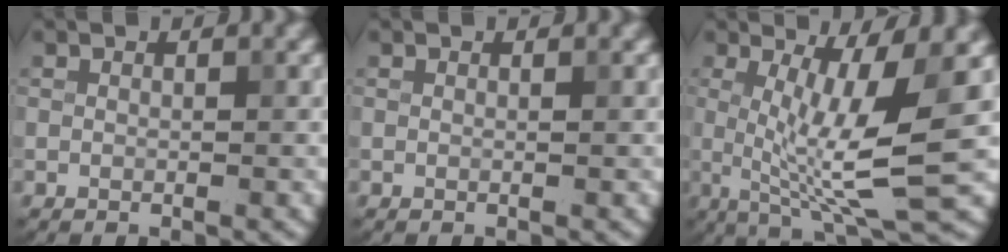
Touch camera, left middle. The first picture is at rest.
{"total": 0.0}
{"total": 9.2, "force": [-0.1, 2.0, 9.0], "torque": [-0.148, -0.006, 0.000]}